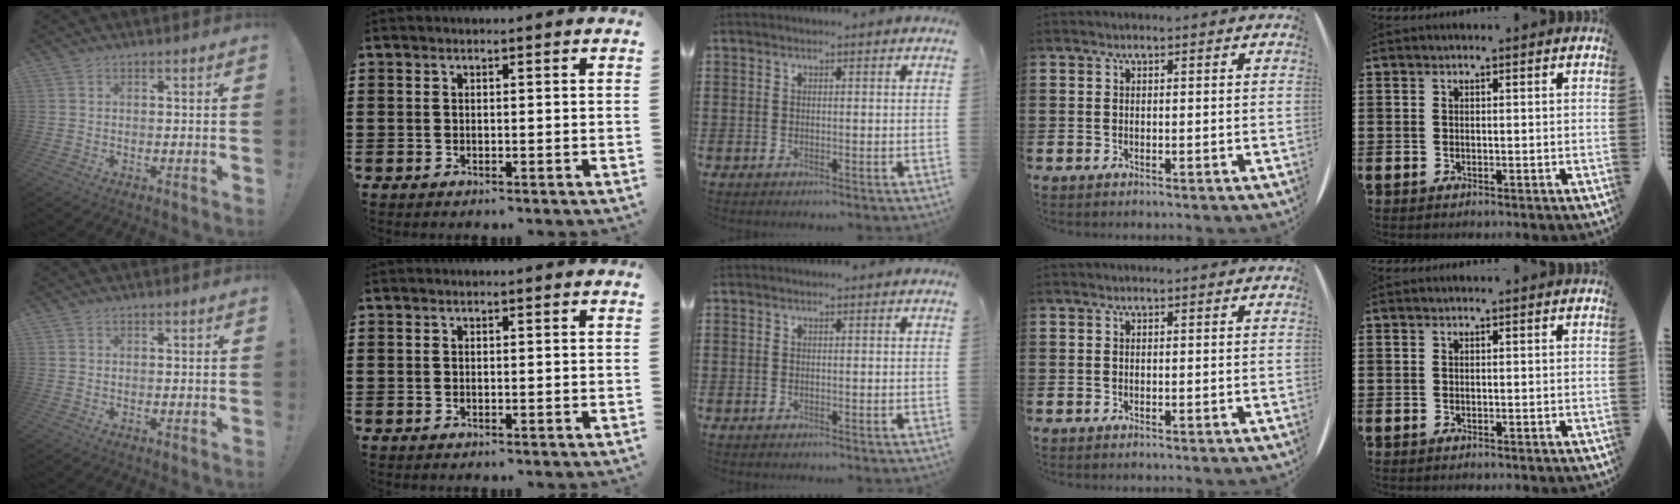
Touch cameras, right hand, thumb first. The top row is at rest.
{}